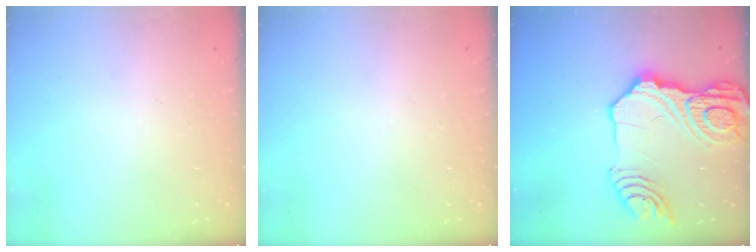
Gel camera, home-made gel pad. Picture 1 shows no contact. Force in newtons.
{"total": 0.0}
{"total": 25.1, "press": 24.9, "slide": 3.2}